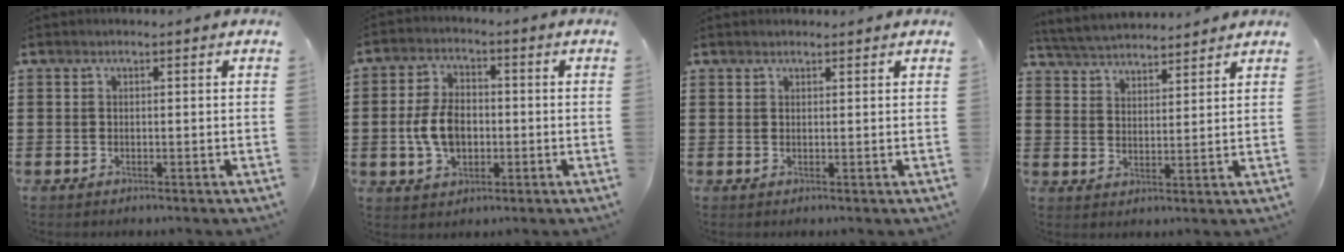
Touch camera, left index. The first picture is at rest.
{"total": 7.2, "force": [-1.0, 4.6, 5.5], "torque": [-0.127, 0.004, -0.025]}
{"total": 0.7, "force": [0.7, 0.1, 0.1], "torque": [-0.002, 0.001, 0.014]}
{"total": 4.2, "force": [4.2, 0.3, 0.3], "torque": [-0.024, -0.018, 0.074]}